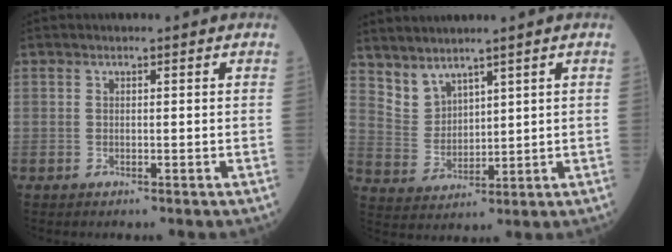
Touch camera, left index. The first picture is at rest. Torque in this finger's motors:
{"motor_torque": [-0.12, -0.10, 0.01, -0.01]}